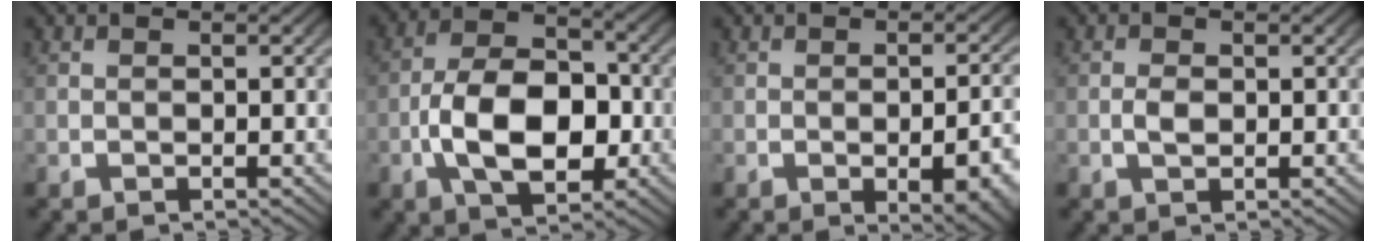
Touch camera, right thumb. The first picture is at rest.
{"total": 10.1, "force": [-1.6, 6.4, 7.6], "torque": [-0.157, -0.036, -0.013]}
{"total": 5.0, "force": [-1.5, 2.1, 4.2], "torque": [-0.063, -0.010, -0.014]}
{"total": 1.4, "force": [-0.1, 0.9, 1.0], "torque": [-0.029, -0.008, 0.001]}